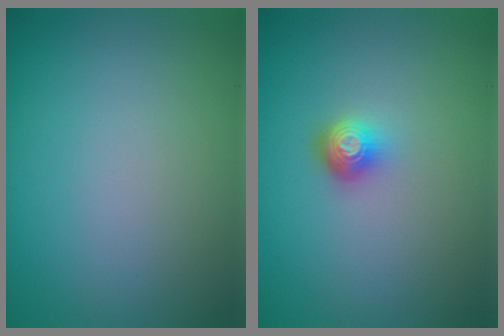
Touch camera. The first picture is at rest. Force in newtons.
{"total": 2.0, "press": 1.4, "slide": 1.5}